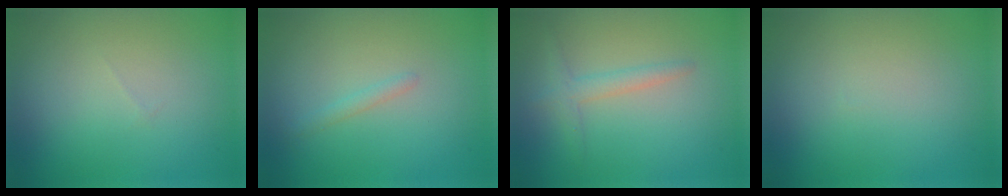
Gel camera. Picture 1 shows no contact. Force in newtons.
{"total": 0.7, "press": 0.7, "slide": 0.0}
{"total": 1.8, "press": 1.8, "slide": 0.1}
{"total": 0.0}